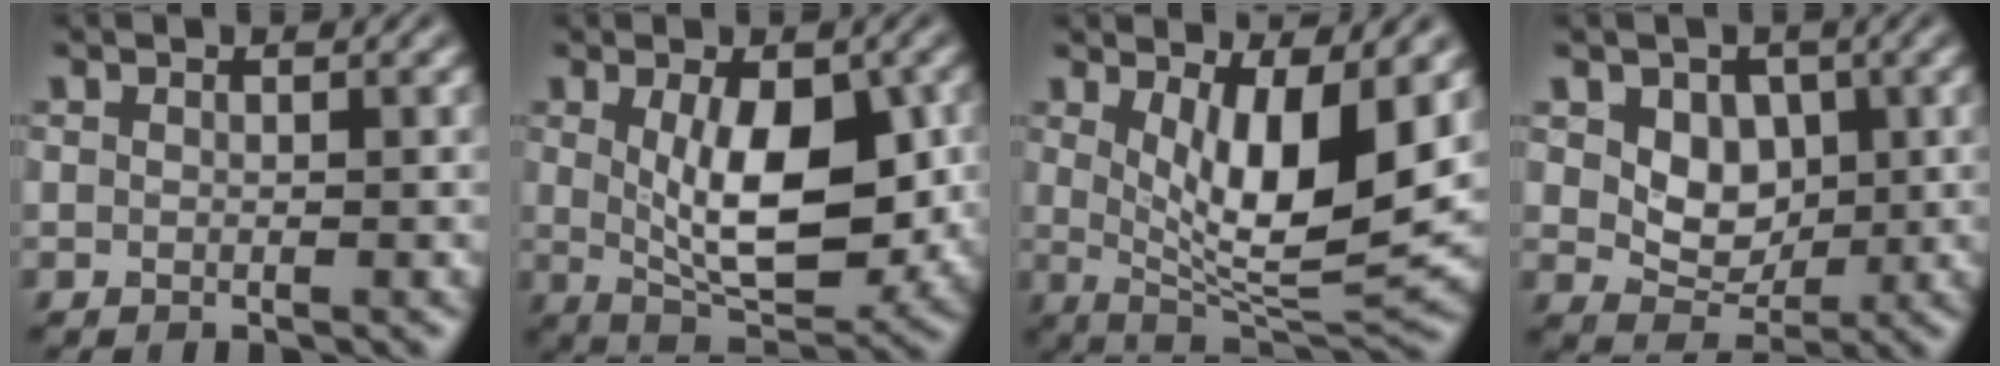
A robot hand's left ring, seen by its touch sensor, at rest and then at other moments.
{"total": 8.4, "force": [0.6, 3.9, 7.4], "torque": [-0.124, -0.011, 0.018]}
{"total": 8.7, "force": [1.9, 2.7, 8.0], "torque": [-0.131, -0.025, 0.042]}
{"total": 3.9, "force": [0.8, 3.1, 2.3], "torque": [-0.043, -0.010, 0.010]}